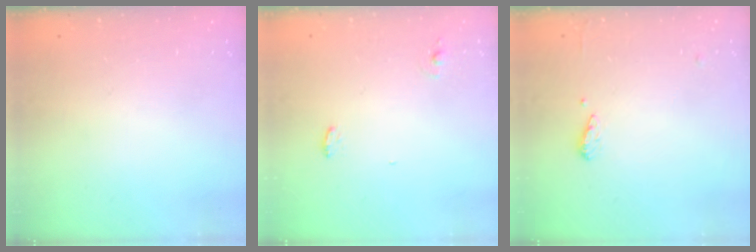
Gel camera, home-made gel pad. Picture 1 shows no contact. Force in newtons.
{"total": 5.1, "press": 4.5, "slide": 2.4}
{"total": 6.1, "press": 6.0, "slide": 0.7}